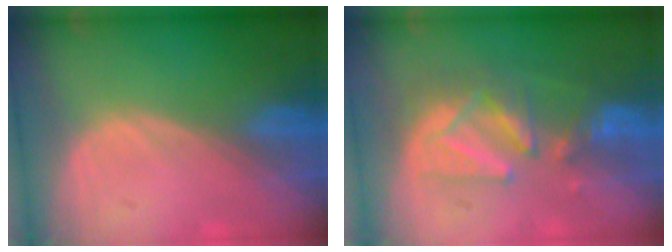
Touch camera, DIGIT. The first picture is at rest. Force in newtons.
{"total": 8.6, "press": 8.3, "slide": 2.0}